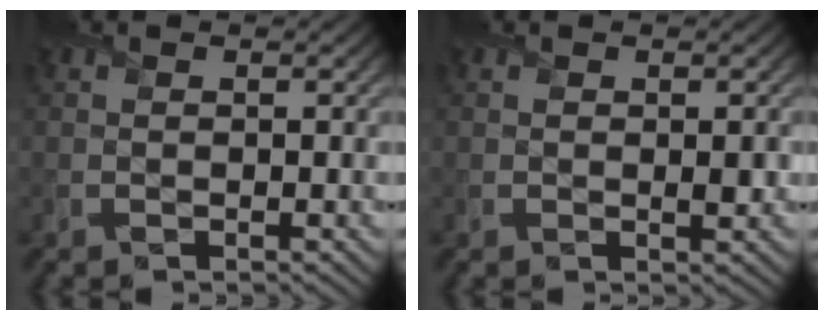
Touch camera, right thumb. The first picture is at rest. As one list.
[{"total": 1.0, "force": [-0.1, 0.5, 0.8], "torque": [-0.007, -0.007, 0.000]}]